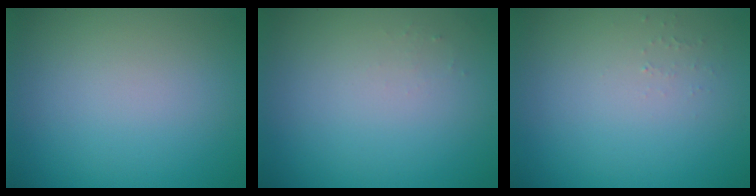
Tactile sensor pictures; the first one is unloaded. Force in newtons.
{"total": 0.5, "press": 0.5, "slide": 0.2}
{"total": 0.5, "press": 0.5, "slide": 0.1}